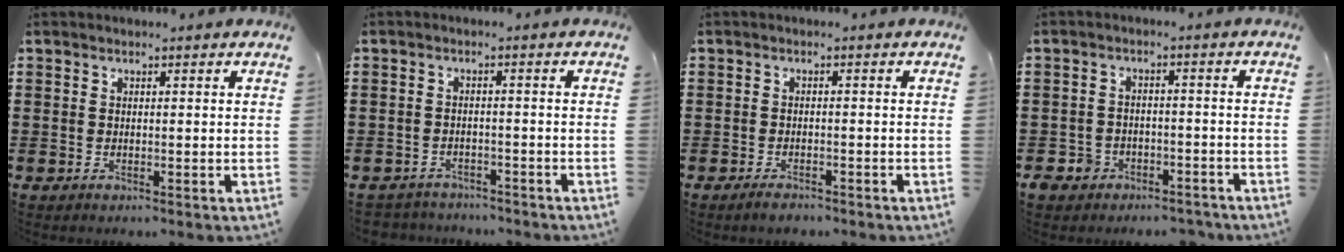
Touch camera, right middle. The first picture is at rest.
{"total": 2.5, "force": [-2.4, 0.4, -0.4], "torque": [0.000, -0.001, -0.055]}
{"total": 1.5, "force": [-1.4, 0.3, 0.5], "torque": [-0.012, 0.000, -0.026]}
{"total": 3.7, "force": [-3.3, 1.6, 0.5], "torque": [-0.030, 0.002, -0.073]}